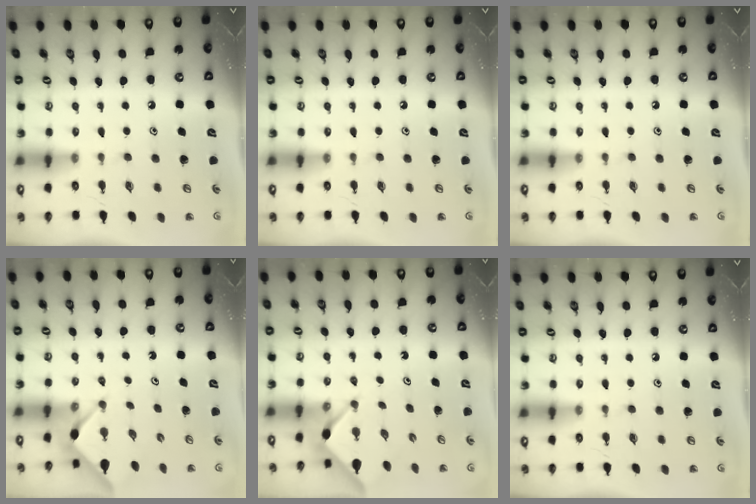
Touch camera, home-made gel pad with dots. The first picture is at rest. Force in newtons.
{"total": 0.0}
{"total": 0.0}
{"total": 2.9, "press": 2.8, "slide": 0.3}
{"total": 3.1, "press": 3.1, "slide": 0.3}
{"total": 0.0}